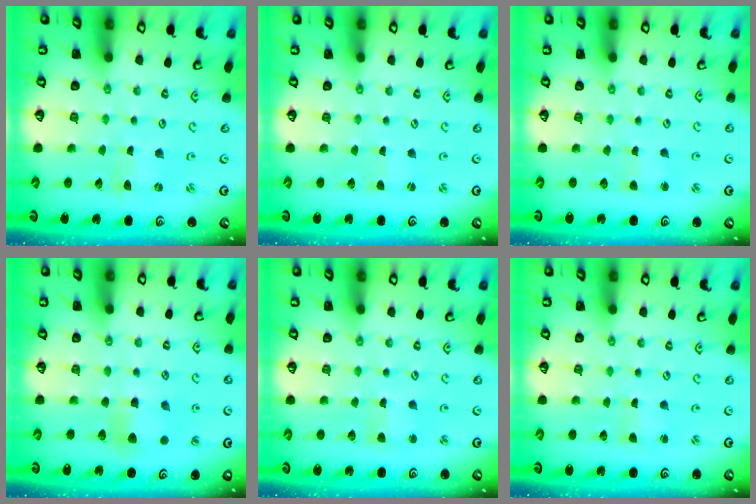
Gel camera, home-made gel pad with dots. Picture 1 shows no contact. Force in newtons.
{"total": 0.0}
{"total": 2.1, "press": 2.1, "slide": 0.4}
{"total": 5.9, "press": 5.9, "slide": 0.5}
{"total": 3.5, "press": 3.4, "slide": 0.3}
{"total": 1.7, "press": 1.7, "slide": 0.2}